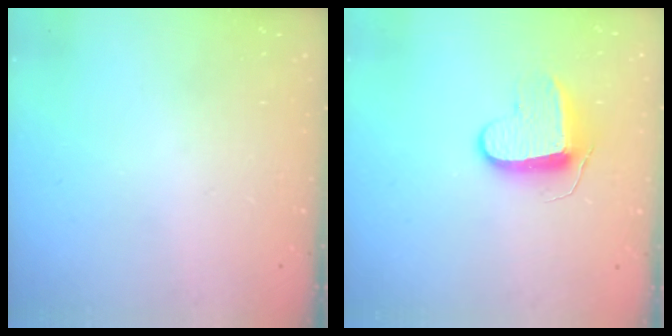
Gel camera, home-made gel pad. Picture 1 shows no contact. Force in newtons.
{"total": 9.5, "press": 9.5, "slide": 0.7}